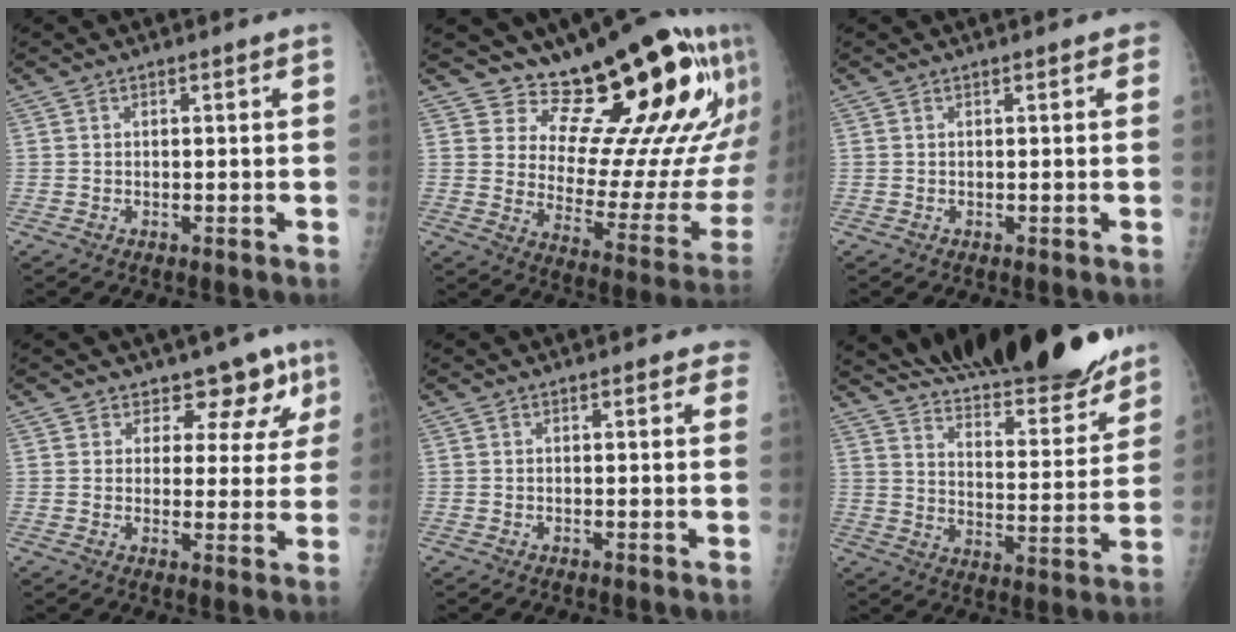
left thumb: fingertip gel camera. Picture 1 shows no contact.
{"total": 21.0, "force": [15.4, 7.0, 12.5], "torque": [-0.124, -0.128, 0.219]}
{"total": 1.0, "force": [0.5, 0.5, 0.7], "torque": [-0.002, 0.002, 0.001]}
{"total": 7.5, "force": [5.4, 4.9, 1.8], "torque": [0.026, -0.029, 0.052]}
{"total": 2.3, "force": [1.5, 1.1, 1.3], "torque": [0.007, 0.000, 0.009]}
{"total": 24.6, "force": [21.5, 5.8, 10.5], "torque": [-0.127, -0.113, 0.308]}